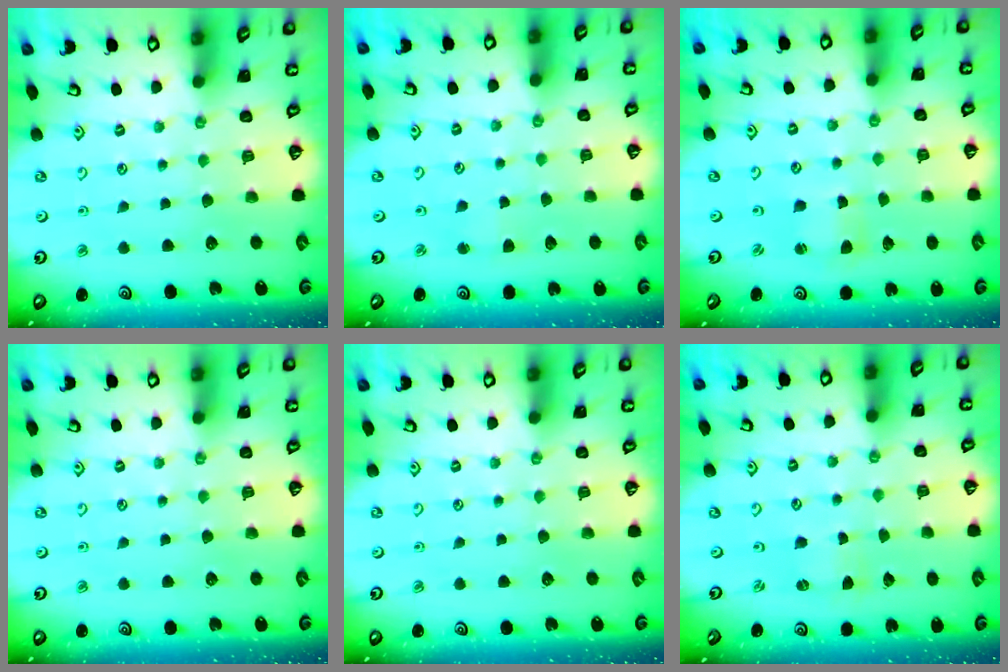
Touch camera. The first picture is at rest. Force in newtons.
{"total": 2.1, "press": 2.0, "slide": 0.4}
{"total": 2.1, "press": 2.1, "slide": 0.4}
{"total": 0.0}
{"total": 0.0}
{"total": 0.0}